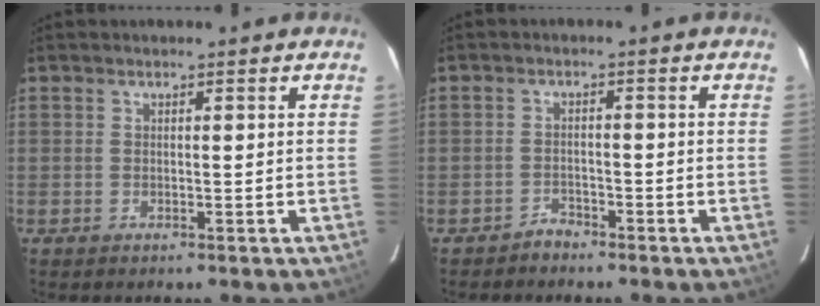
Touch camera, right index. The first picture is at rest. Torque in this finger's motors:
{"motor_torque": [0.12, -0.03, -0.16, -0.17]}